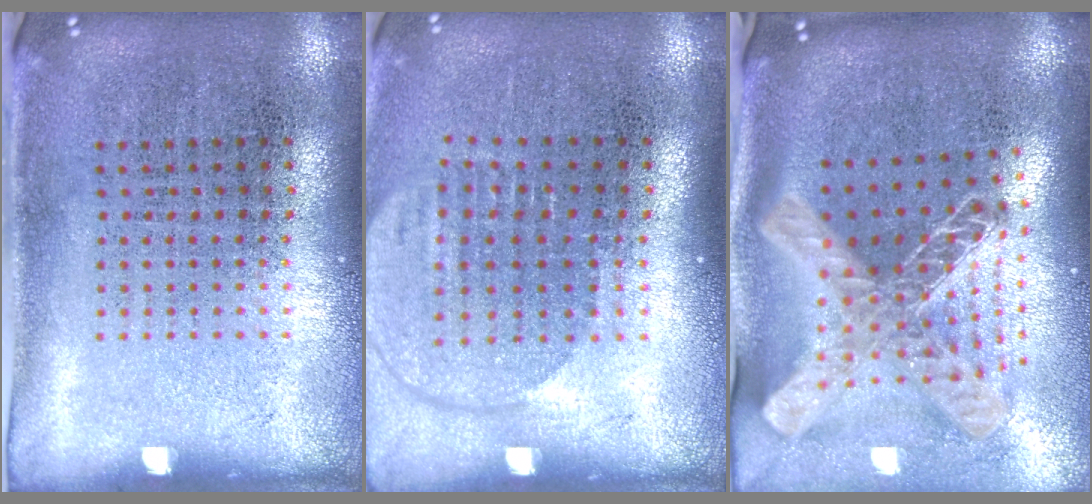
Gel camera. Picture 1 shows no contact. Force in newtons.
{"total": 1.7, "press": 1.5, "slide": 0.8}
{"total": 2.9, "press": 2.0, "slide": 2.0}